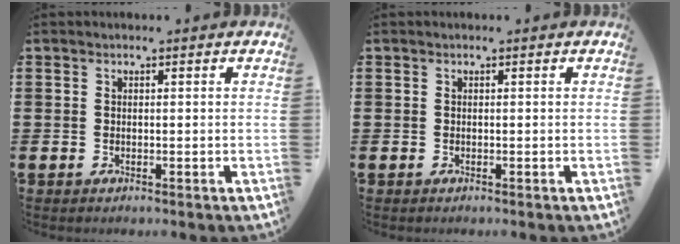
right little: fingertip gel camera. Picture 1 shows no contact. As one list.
[{"total": 0.0}]